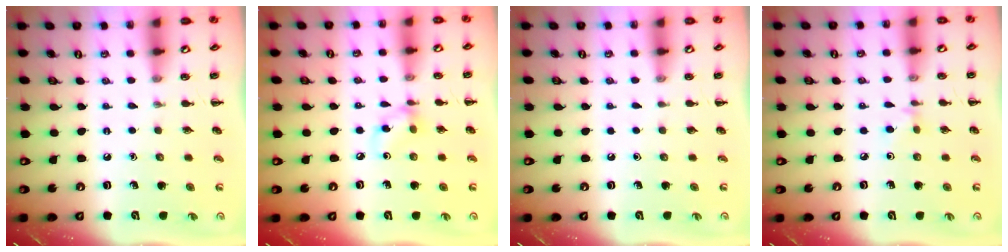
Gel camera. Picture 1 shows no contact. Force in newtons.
{"total": 6.6, "press": 6.6, "slide": 0.6}
{"total": 0.0}
{"total": 2.8, "press": 2.5, "slide": 1.1}